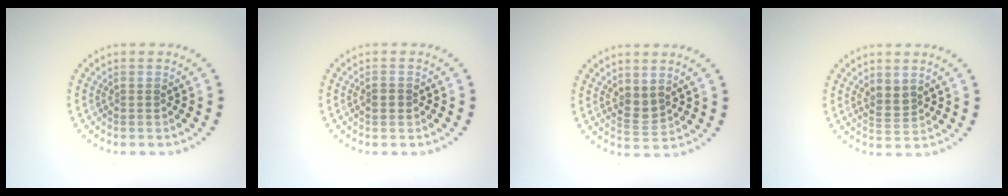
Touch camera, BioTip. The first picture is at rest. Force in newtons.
{"total": 1.4, "press": 1.4, "slide": 0.2}
{"total": 1.7, "press": 1.5, "slide": 0.8}
{"total": 1.8, "press": 1.5, "slide": 0.9}